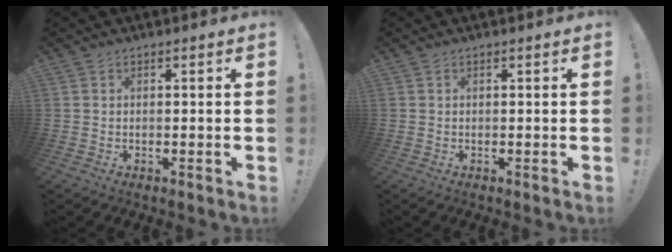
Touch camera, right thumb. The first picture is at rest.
{"total": 0.0}